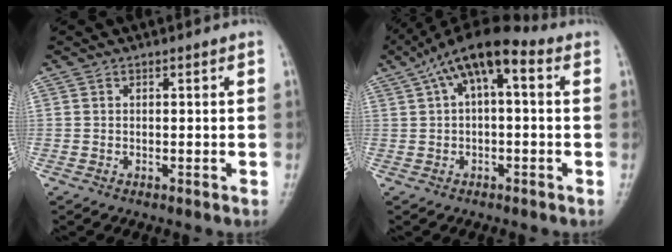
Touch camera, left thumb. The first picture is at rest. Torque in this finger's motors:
{"motor_torque": [-0.14, 2.14, 1.32, -0.39, 0.45]}